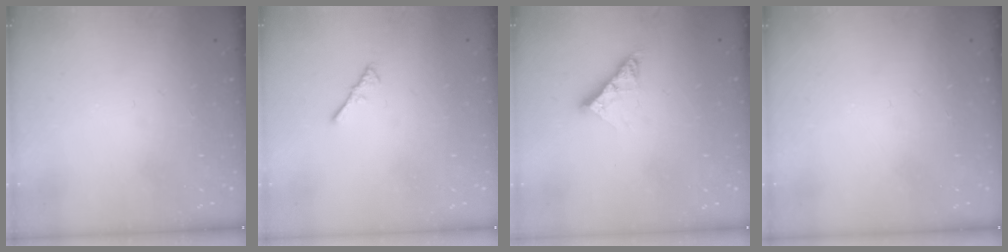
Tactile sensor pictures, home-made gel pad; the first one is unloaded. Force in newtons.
{"total": 2.2, "press": 2.1, "slide": 0.5}
{"total": 7.6, "press": 7.6, "slide": 0.7}
{"total": 0.0}